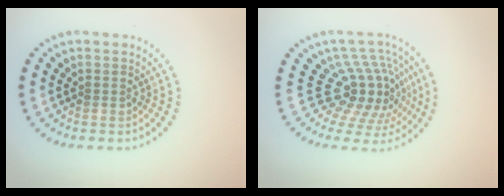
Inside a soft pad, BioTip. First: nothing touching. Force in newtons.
{"total": 5.4, "press": 3.9, "slide": 3.7}